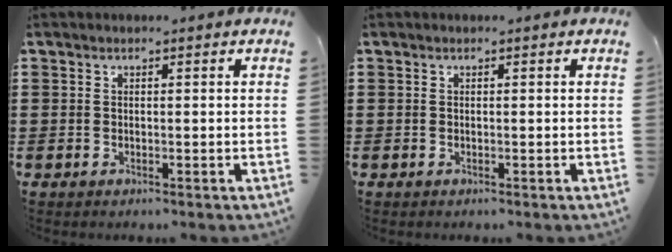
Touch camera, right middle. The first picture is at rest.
{"total": 0.0}